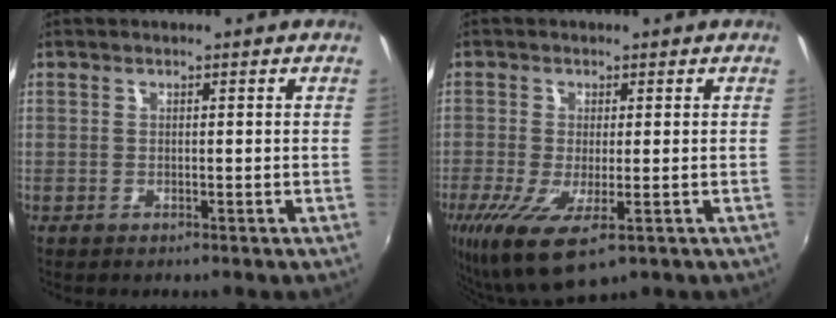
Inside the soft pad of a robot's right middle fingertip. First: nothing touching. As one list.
[{"total": 10.4, "force": [-4.7, 3.4, 8.6], "torque": [-0.180, -0.044, -0.077]}]